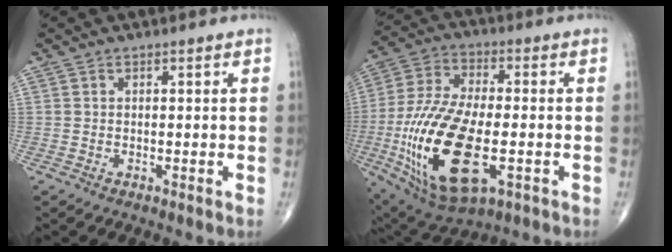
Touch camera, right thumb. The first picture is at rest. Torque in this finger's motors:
{"motor_torque": [1.96, 1.91, 2.74, -0.03, 0.54]}